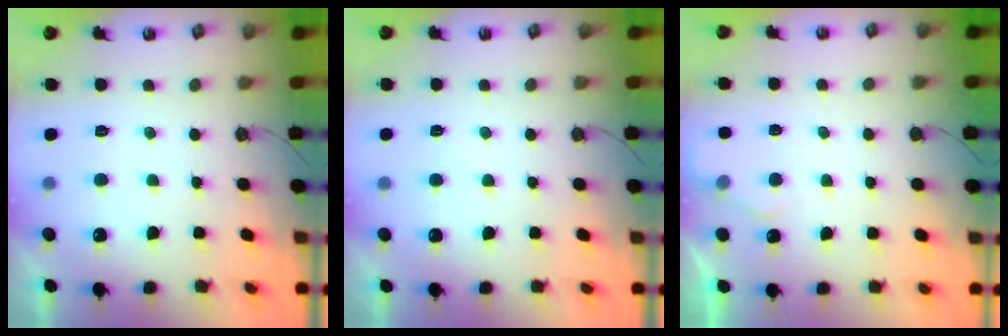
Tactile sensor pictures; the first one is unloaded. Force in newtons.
{"total": 5.1, "press": 5.1, "slide": 0.6}
{"total": 3.8, "press": 3.8, "slide": 0.5}